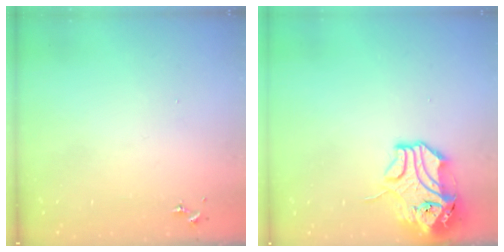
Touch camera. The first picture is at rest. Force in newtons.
{"total": 13.2, "press": 13.0, "slide": 2.0}